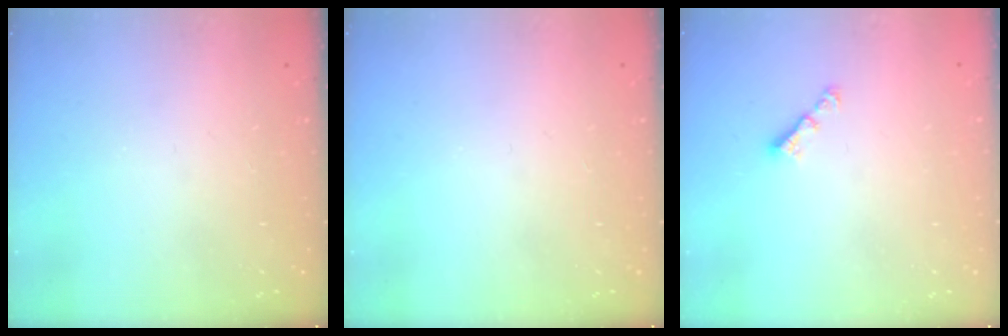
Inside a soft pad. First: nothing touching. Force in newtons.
{"total": 0.0}
{"total": 3.3, "press": 3.3, "slide": 0.4}